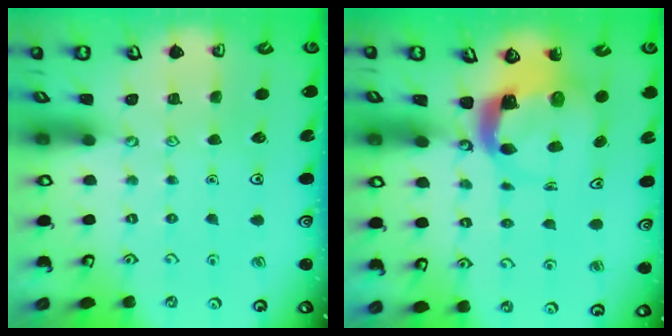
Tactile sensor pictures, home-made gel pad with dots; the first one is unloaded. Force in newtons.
{"total": 4.5, "press": 4.5, "slide": 0.7}